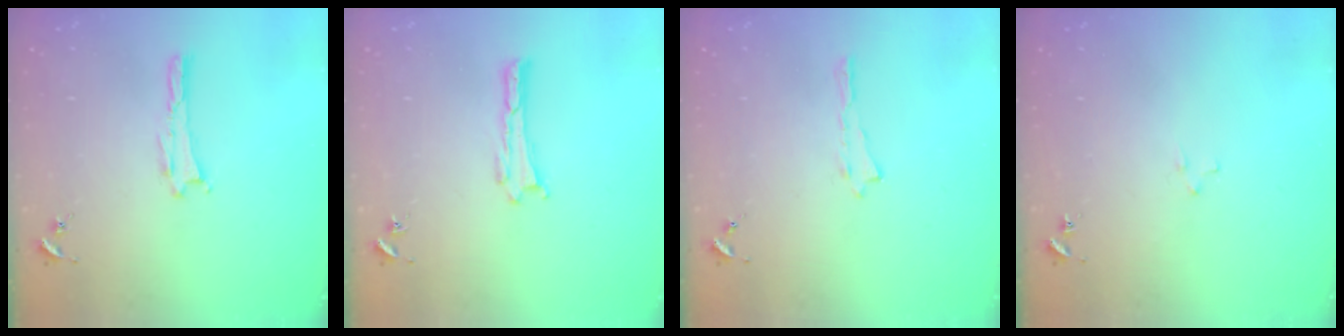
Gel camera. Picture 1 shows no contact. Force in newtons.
{"total": 0.0}
{"total": 0.0}
{"total": 1.9, "press": 1.9, "slide": 0.1}